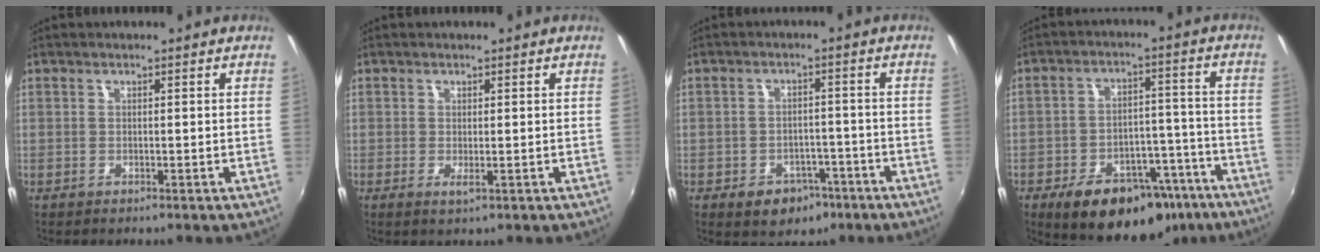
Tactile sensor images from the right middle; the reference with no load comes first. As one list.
[{"total": 1.3, "force": [-0.2, 0.2, 1.3], "torque": [-0.024, -0.006, -0.003]}, {"total": 6.6, "force": [-3.8, 4.9, 2.4], "torque": [-0.055, 0.012, -0.037]}, {"total": 18.7, "force": [-12.2, 10.3, 9.8], "torque": [-0.167, 0.020, -0.152]}]